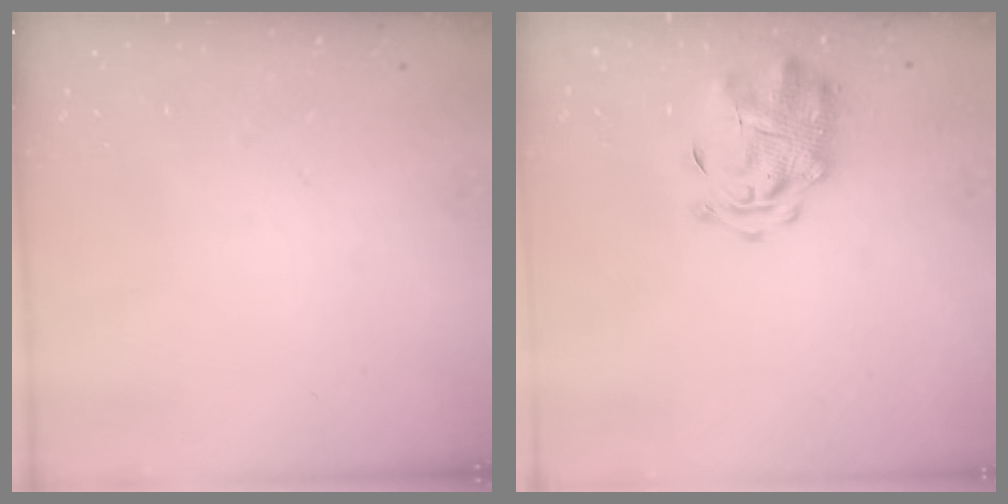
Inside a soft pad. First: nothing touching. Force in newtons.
{"total": 3.1, "press": 3.0, "slide": 1.0}